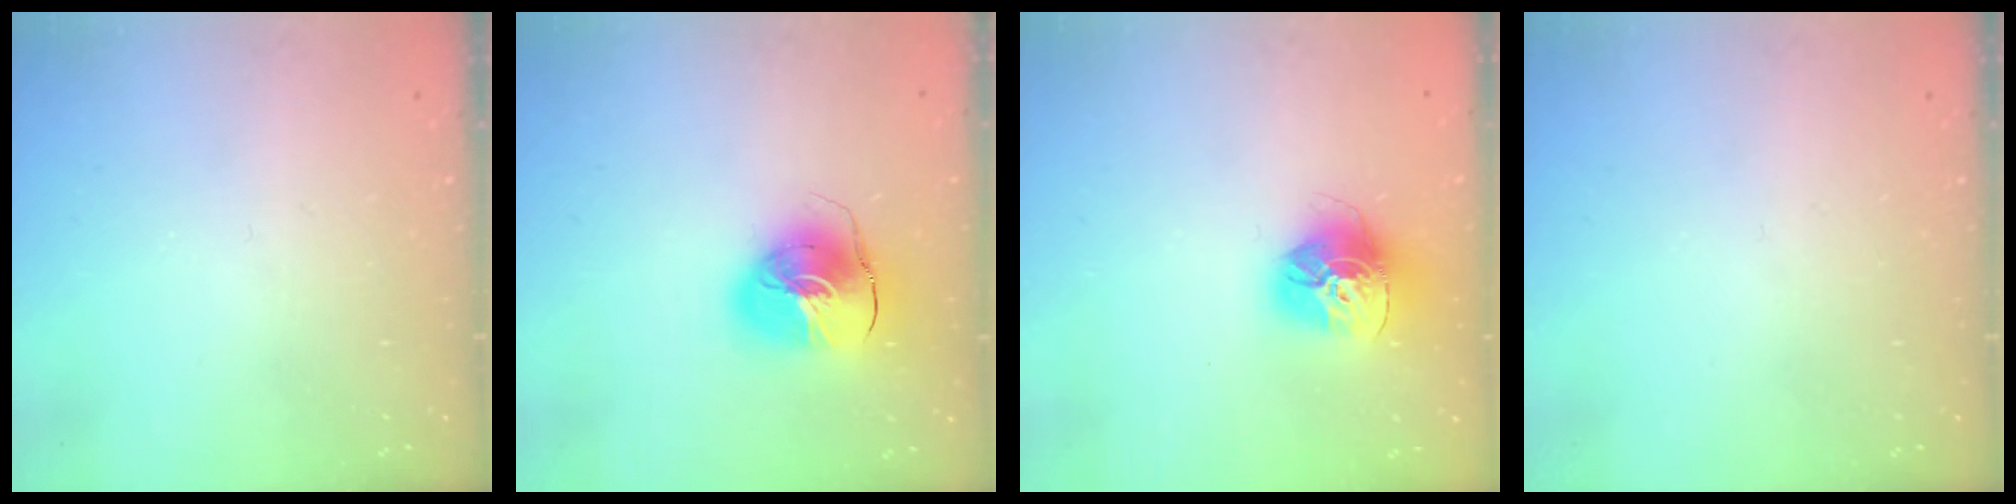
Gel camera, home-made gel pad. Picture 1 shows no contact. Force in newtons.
{"total": 11.9, "press": 11.7, "slide": 1.8}
{"total": 16.3, "press": 16.2, "slide": 1.5}
{"total": 0.0}